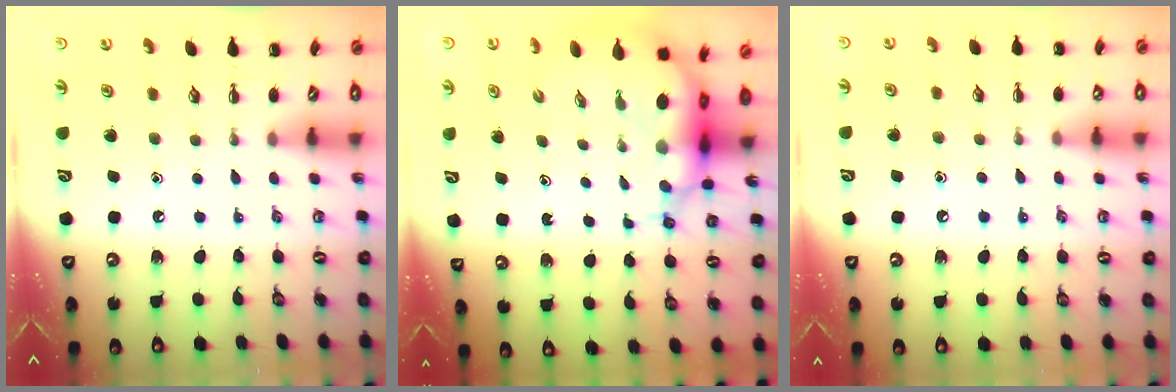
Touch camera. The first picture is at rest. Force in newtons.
{"total": 8.7, "press": 8.4, "slide": 2.2}
{"total": 7.1, "press": 6.8, "slide": 2.1}